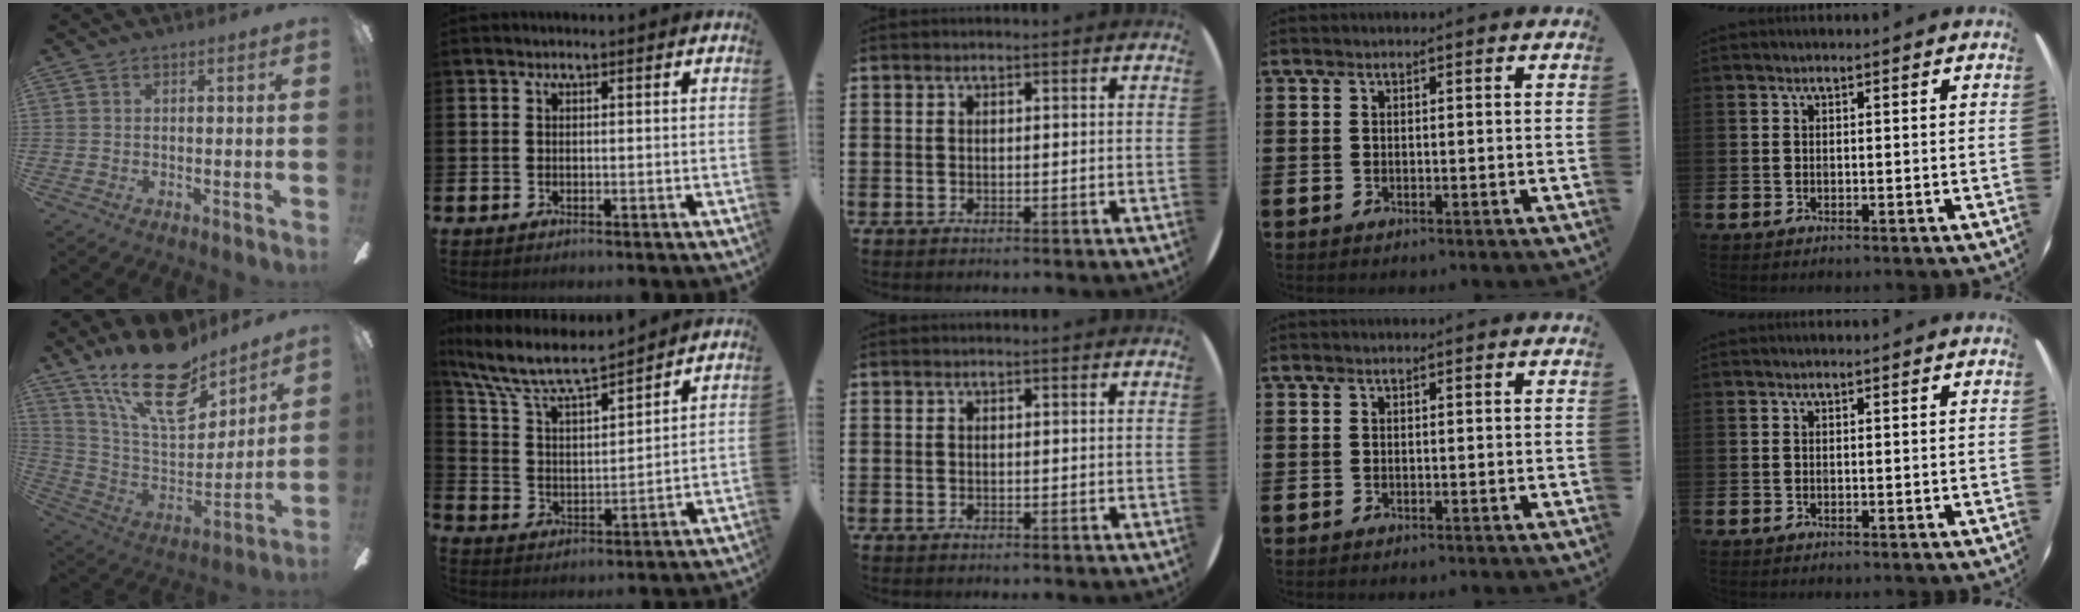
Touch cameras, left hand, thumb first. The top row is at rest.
{"thumb": {"total": 22.2, "force": [15.5, 9.3, 12.8], "torque": [-0.225, -0.095, 0.277]}, "index": {"total": 8.7, "force": [8.0, 1.4, 3.2], "torque": [-0.101, -0.047, 0.139]}}